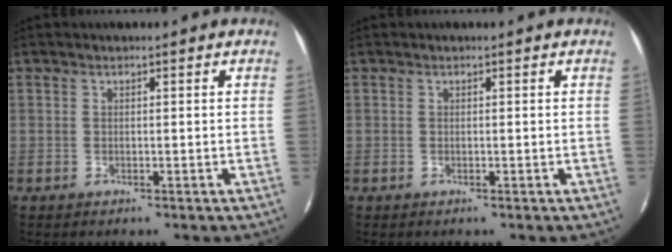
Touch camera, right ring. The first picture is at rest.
{"total": 0.0}